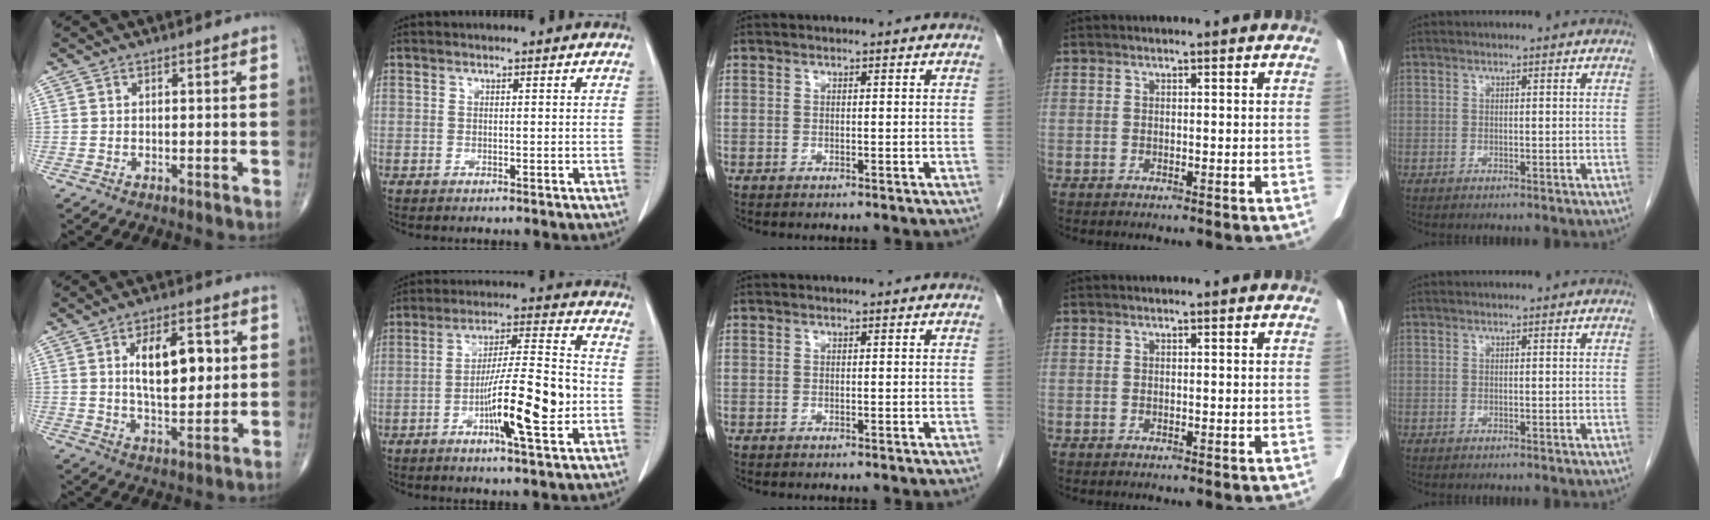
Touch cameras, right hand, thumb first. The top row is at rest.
{"thumb": {"total": 12.7, "force": [2.8, 6.2, 10.8], "torque": [-0.148, -0.012, 0.048]}, "index": {"total": 12.9, "force": [-3.5, 1.1, 12.4], "torque": [-0.211, 0.003, -0.061]}}